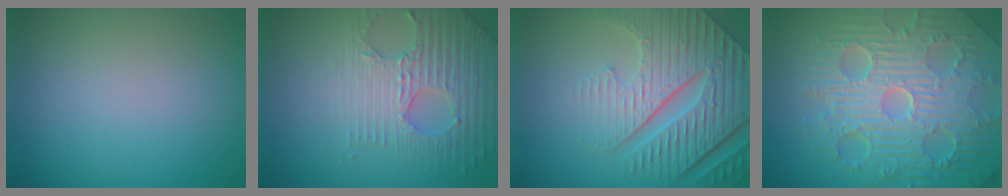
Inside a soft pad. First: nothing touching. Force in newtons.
{"total": 4.7, "press": 4.2, "slide": 2.1}
{"total": 8.2, "press": 6.3, "slide": 5.2}
{"total": 11.8, "press": 7.5, "slide": 9.0}